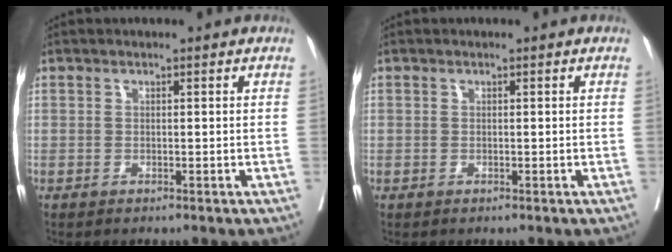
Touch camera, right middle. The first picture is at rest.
{"total": 0.0}